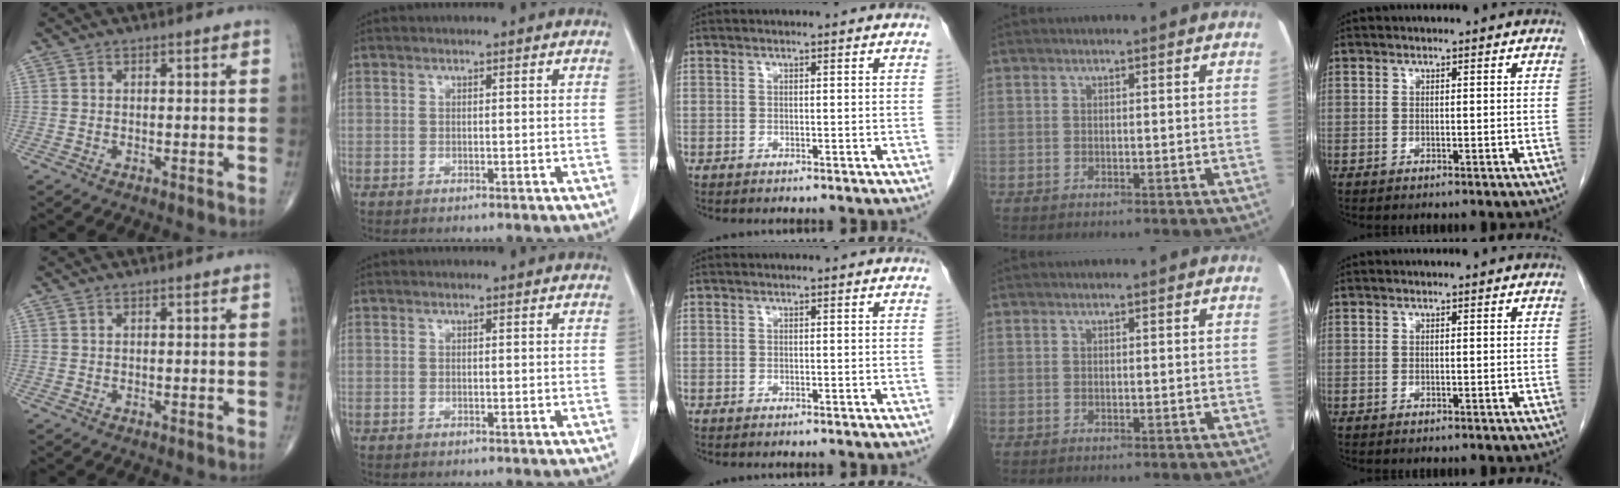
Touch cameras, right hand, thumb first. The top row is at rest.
{}